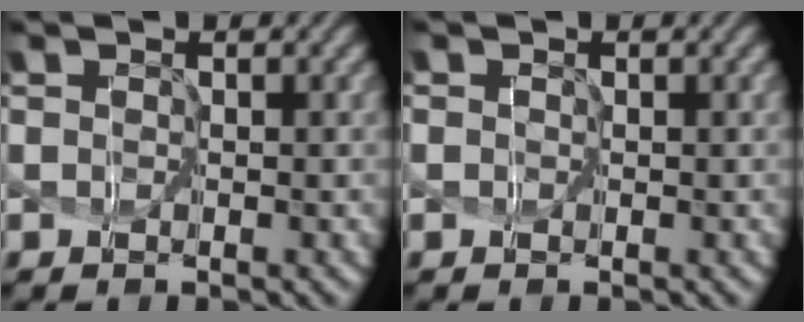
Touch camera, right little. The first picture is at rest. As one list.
[{"total": 1.1, "force": [0.4, 0.9, 0.5], "torque": [0.003, 0.011, -0.010]}]